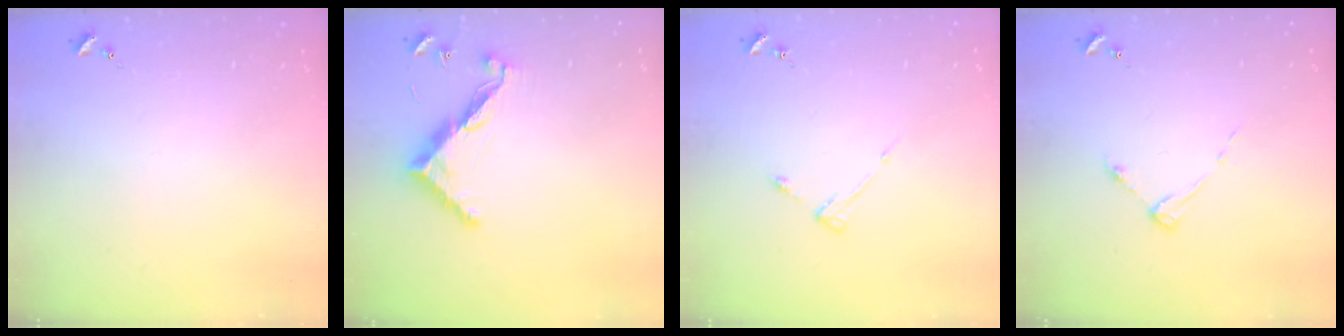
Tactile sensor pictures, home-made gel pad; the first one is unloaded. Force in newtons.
{"total": 10.9, "press": 10.9, "slide": 0.4}
{"total": 3.6, "press": 3.6, "slide": 0.5}
{"total": 4.3, "press": 4.3, "slide": 0.6}